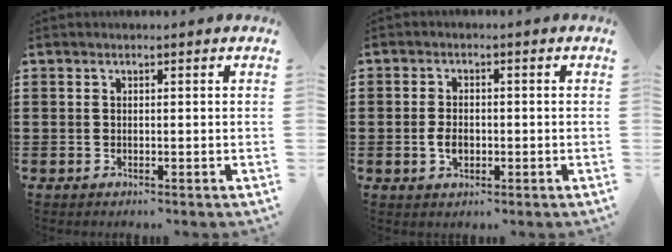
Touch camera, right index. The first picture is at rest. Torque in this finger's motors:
{"motor_torque": [0.77, -0.63, 0.41, 0.10]}